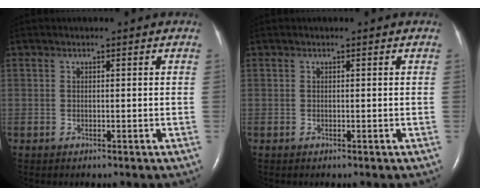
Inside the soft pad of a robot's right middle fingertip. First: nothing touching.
{"total": 0.0}